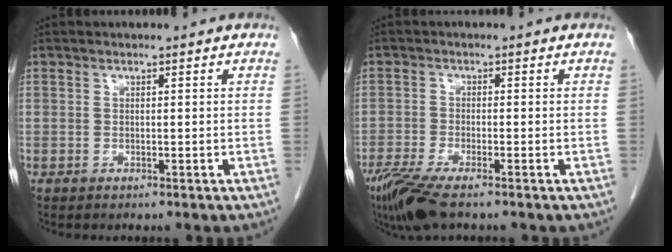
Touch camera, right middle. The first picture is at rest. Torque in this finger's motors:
{"motor_torque": [1.00, -0.79, 0.16, 0.11]}